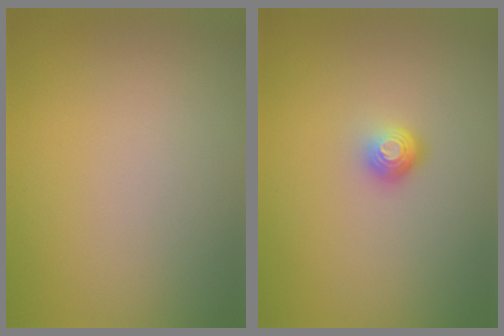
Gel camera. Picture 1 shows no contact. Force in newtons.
{"total": 1.8, "press": 1.2, "slide": 1.4}